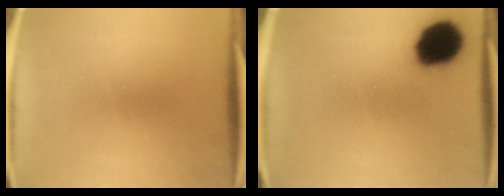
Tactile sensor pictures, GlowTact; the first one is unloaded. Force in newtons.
{"total": 14.2}